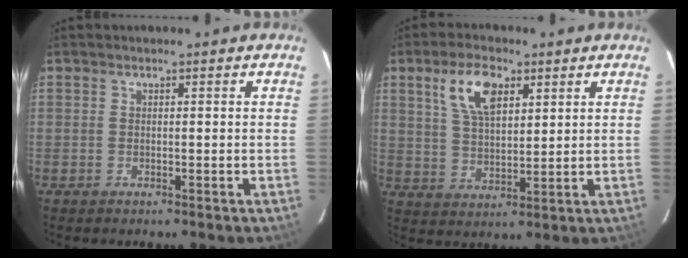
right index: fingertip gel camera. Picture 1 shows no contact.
{"total": 9.2, "force": [4.4, 4.4, 6.8], "torque": [-0.130, 0.016, 0.086]}